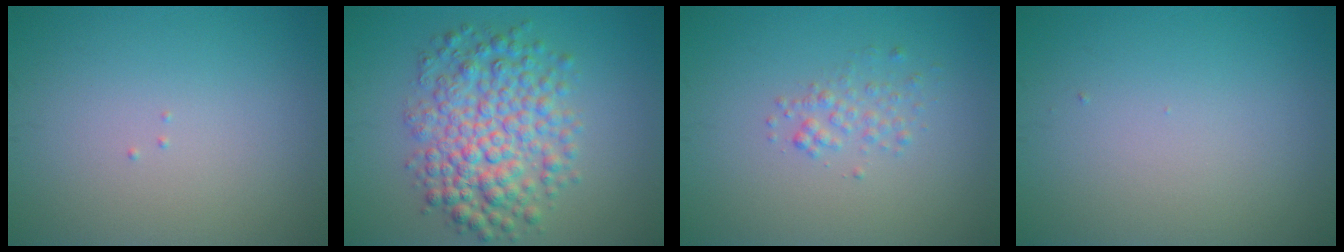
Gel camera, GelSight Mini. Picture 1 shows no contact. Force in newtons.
{"total": 6.8, "press": 6.8, "slide": 0.1}
{"total": 1.5, "press": 1.5, "slide": 0.1}
{"total": 0.0}